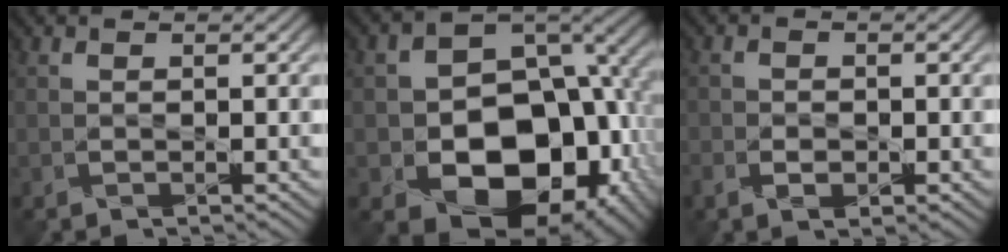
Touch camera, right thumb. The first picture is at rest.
{"total": 18.4, "force": [-4.5, 13.6, 11.6], "torque": [-0.179, -0.049, -0.048]}
{"total": 2.9, "force": [-1.3, 1.8, 1.9], "torque": [-0.036, -0.008, -0.025]}